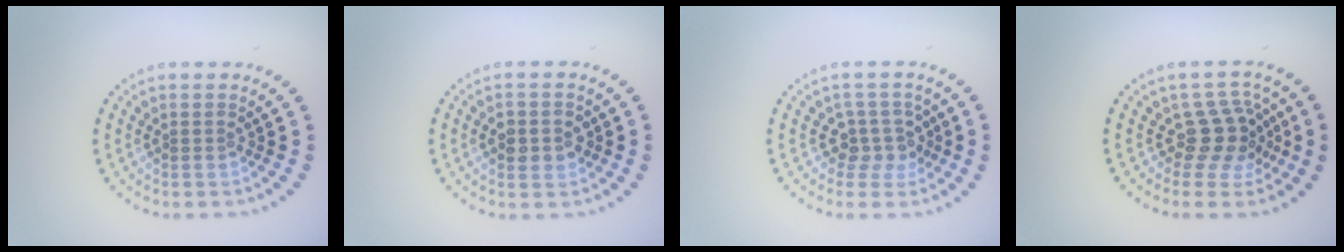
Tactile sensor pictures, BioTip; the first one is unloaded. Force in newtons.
{"total": 2.3, "press": 2.3, "slide": 0.3}
{"total": 2.6, "press": 2.1, "slide": 1.6}
{"total": 3.5, "press": 2.6, "slide": 2.3}